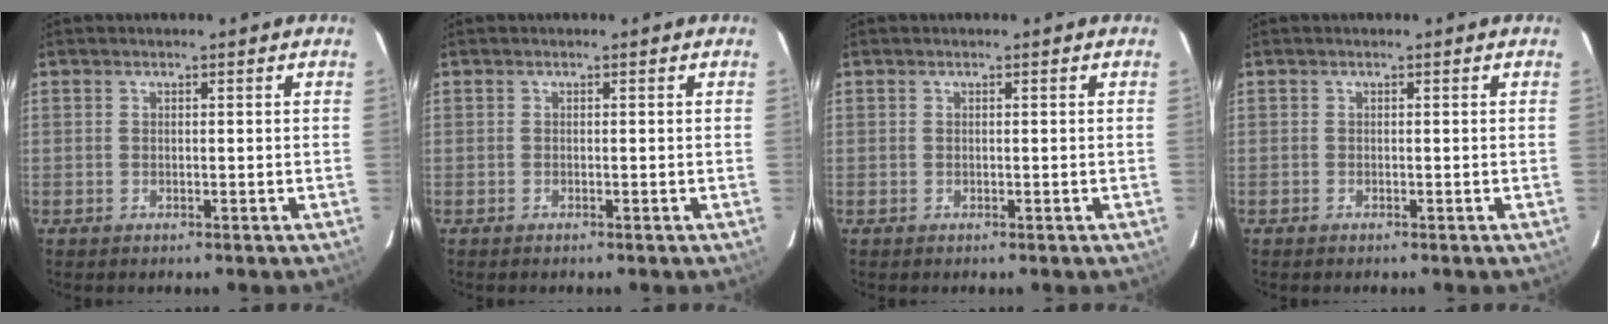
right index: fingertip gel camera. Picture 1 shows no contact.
{"total": 0.0}
{"total": 0.0}
{"total": 0.0}